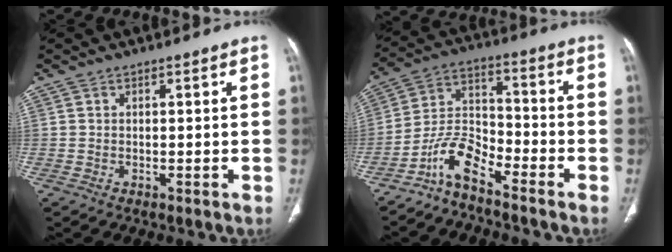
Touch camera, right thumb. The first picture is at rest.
{"total": 8.2, "force": [-6.4, 2.7, 4.4], "torque": [-0.087, 0.068, -0.136]}